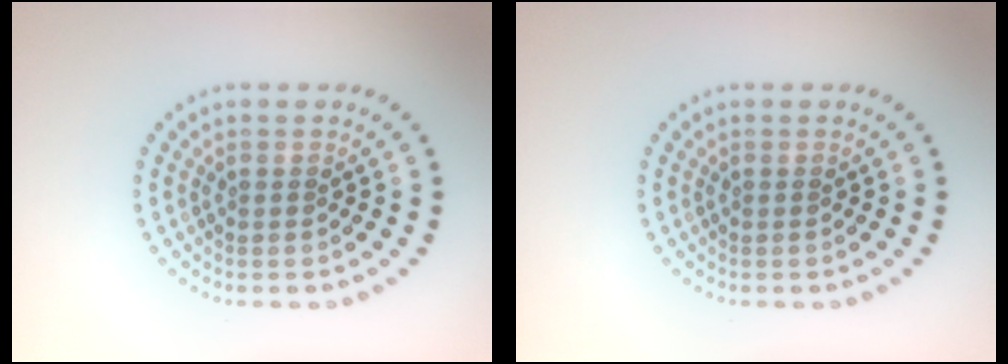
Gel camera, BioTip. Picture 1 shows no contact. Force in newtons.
{"total": 0.0}